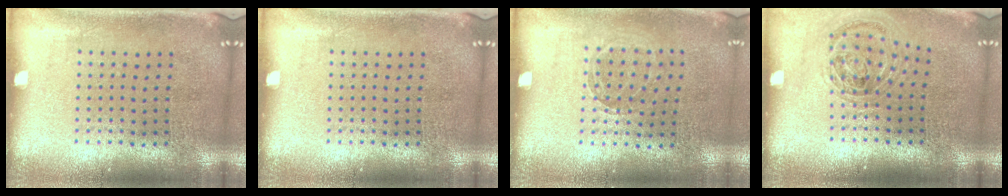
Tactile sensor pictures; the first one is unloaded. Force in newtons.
{"total": 0.0}
{"total": 0.8, "press": 0.8, "slide": 0.1}
{"total": 1.1, "press": 1.0, "slide": 0.3}